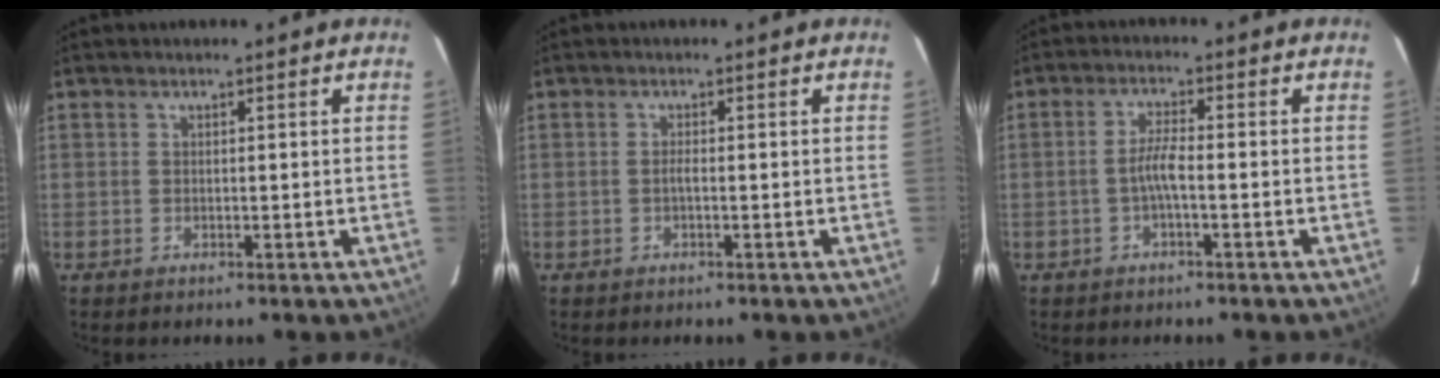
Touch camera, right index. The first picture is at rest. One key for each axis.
{"total": 0.8, "fx": -0.4, "fy": 0.0, "fz": 0.8, "tx": -0.013, "ty": 0.003, "tz": -0.008}
{"total": 3.1, "fx": -1.2, "fy": 0.2, "fz": 2.9, "tx": -0.061, "ty": 0.006, "tz": -0.024}